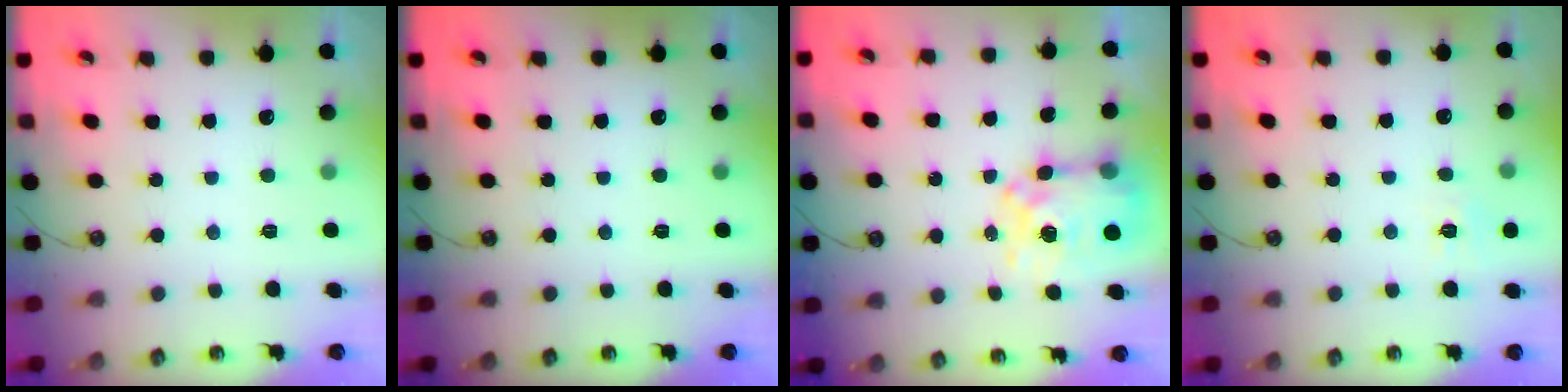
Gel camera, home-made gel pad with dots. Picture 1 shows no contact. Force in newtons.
{"total": 0.0}
{"total": 10.0, "press": 10.0, "slide": 0.9}
{"total": 6.8, "press": 6.7, "slide": 0.7}